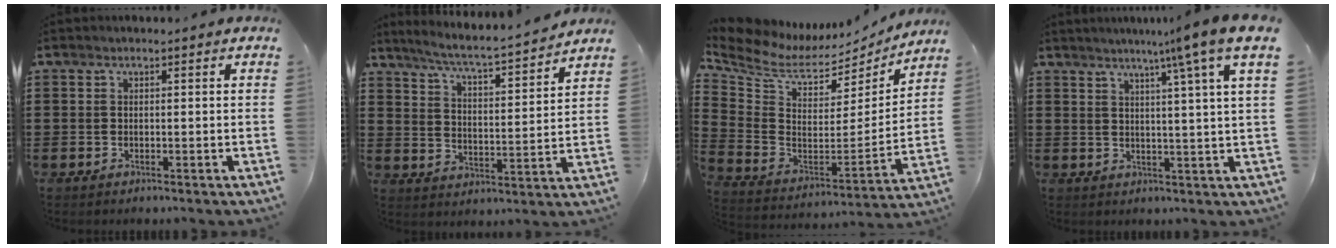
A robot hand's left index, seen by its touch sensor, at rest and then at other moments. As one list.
[{"total": 5.0, "force": [4.5, -0.3, 2.2], "torque": [-0.064, -0.038, 0.070]}, {"total": 6.6, "force": [5.0, 3.3, 2.7], "torque": [-0.087, -0.041, 0.085]}, {"total": 7.3, "force": [4.7, -1.9, 5.2], "torque": [-0.099, -0.023, 0.067]}]